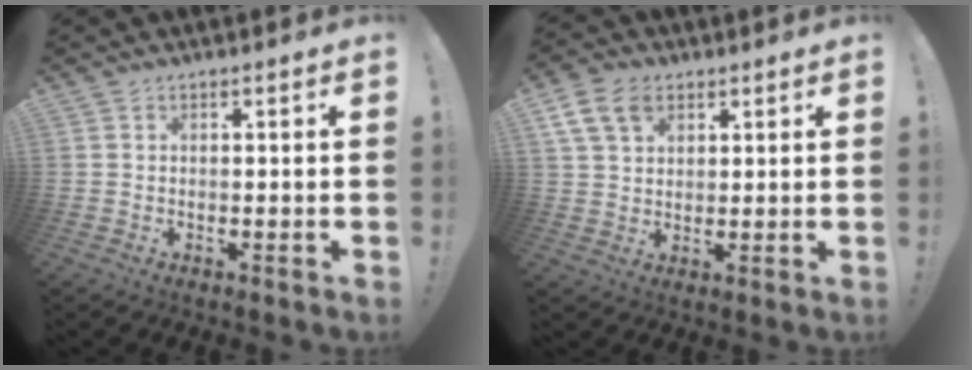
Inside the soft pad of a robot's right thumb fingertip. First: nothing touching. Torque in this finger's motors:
{"motor_torque": [0.08, 0.06, 0.30, 0.03, 0.01]}